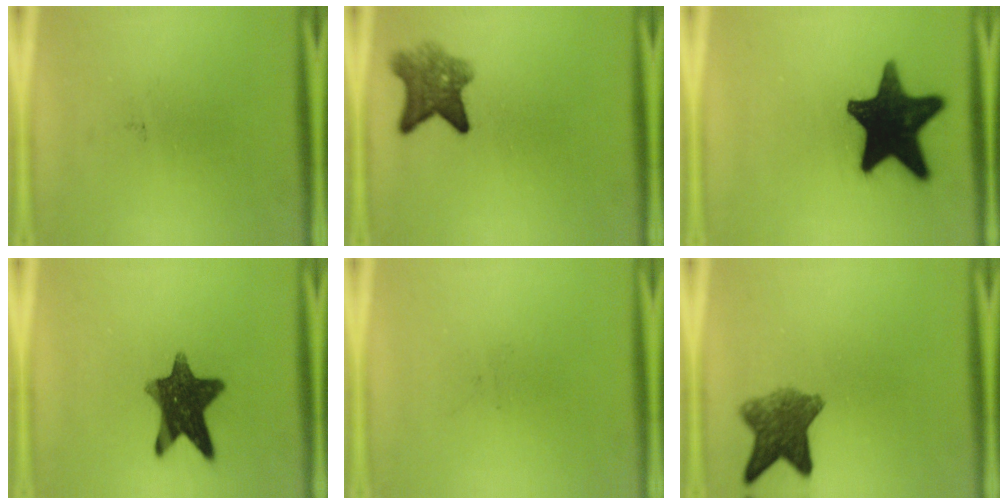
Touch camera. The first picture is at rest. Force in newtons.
{"total": 6.0}
{"total": 19.6}
{"total": 11.9}
{"total": 0.0}
{"total": 7.4}